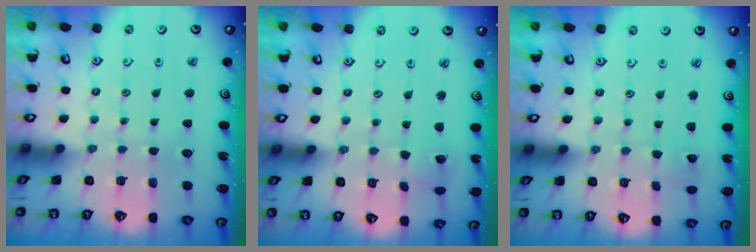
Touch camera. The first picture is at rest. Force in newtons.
{"total": 1.8, "press": 1.8, "slide": 0.2}
{"total": 1.3, "press": 1.3, "slide": 0.1}